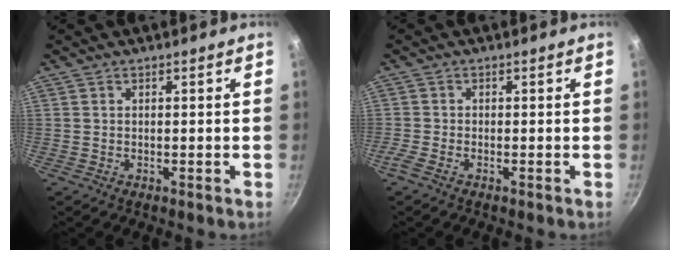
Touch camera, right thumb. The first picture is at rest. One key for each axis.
{"total": 1.8, "fx": -1.2, "fy": 0.6, "fz": 1.2, "tx": -0.035, "ty": -0.001, "tz": -0.029}